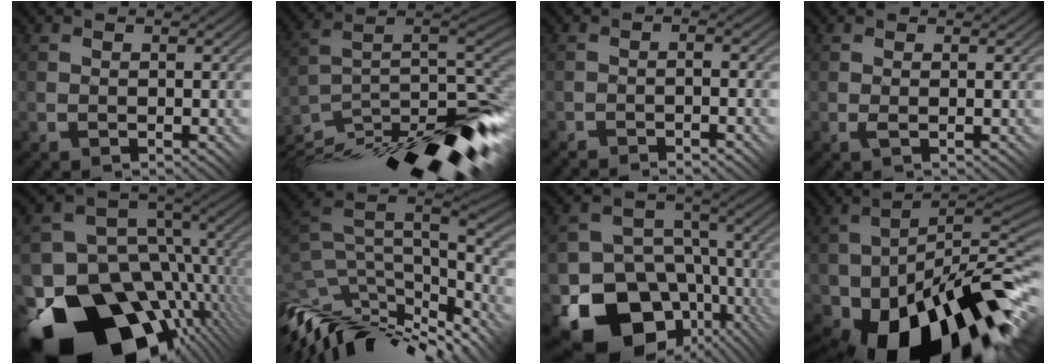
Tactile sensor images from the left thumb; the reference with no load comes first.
{"total": 15.3, "force": [-11.4, 3.5, 9.6], "torque": [-0.170, 0.000, -0.190]}
{"total": 2.8, "force": [-2.7, 0.1, 0.8], "torque": [-0.009, 0.011, -0.047]}
{"total": 0.8, "force": [-0.2, -0.1, 0.7], "torque": [-0.015, 0.003, -0.006]}
{"total": 18.6, "force": [-8.1, 11.9, 11.8], "torque": [-0.255, -0.033, -0.118]}
{"total": 12.4, "force": [-7.5, 4.4, 8.9], "torque": [-0.207, -0.009, -0.124]}
{"total": 16.7, "force": [-7.4, 12.8, 7.8], "torque": [-0.150, -0.028, -0.108]}
{"total": 18.3, "force": [-8.4, 8.8, 13.6], "torque": [-0.216, -0.026, -0.123]}